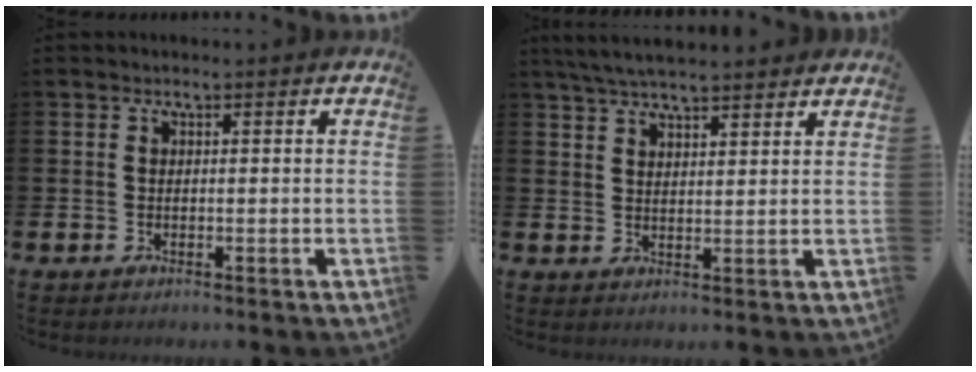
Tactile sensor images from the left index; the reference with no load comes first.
{"total": 5.2, "force": [4.9, 0.6, 1.6], "torque": [-0.046, -0.010, 0.092]}